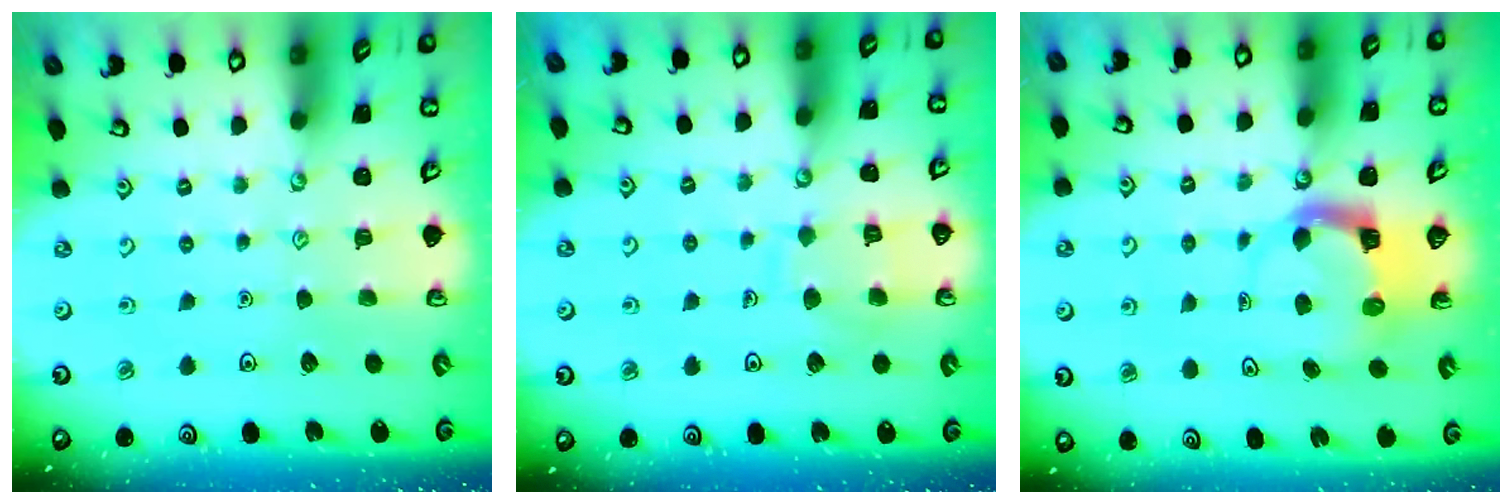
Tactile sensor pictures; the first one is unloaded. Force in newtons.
{"total": 8.0, "press": 8.0, "slide": 0.8}
{"total": 3.9, "press": 3.9, "slide": 0.3}